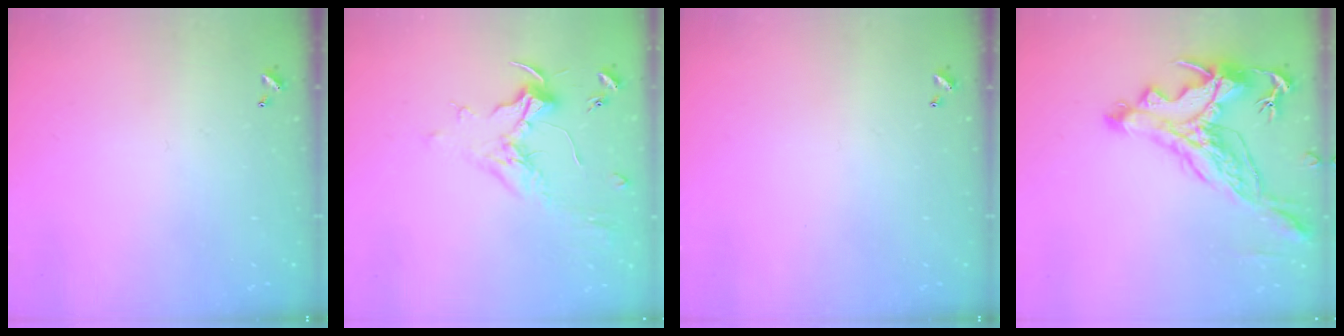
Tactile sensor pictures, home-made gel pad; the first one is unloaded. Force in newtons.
{"total": 2.0, "press": 1.9, "slide": 0.7}
{"total": 0.0}
{"total": 6.8, "press": 6.6, "slide": 1.9}